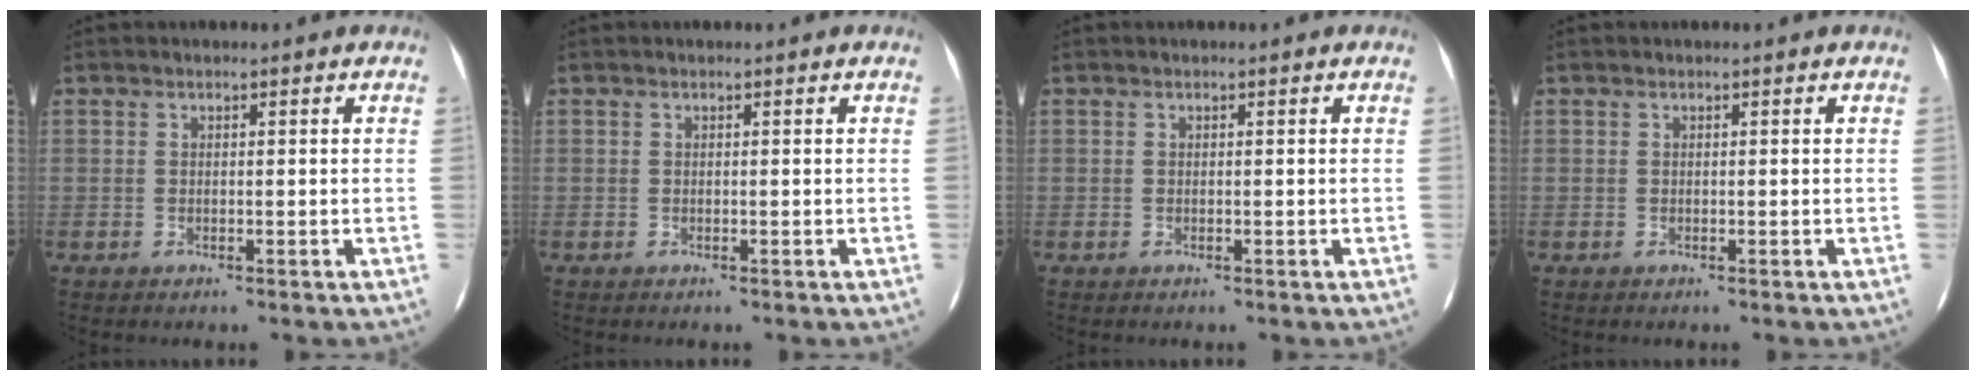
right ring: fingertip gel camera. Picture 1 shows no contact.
{"total": 0.0}
{"total": 0.0}
{"total": 0.0}